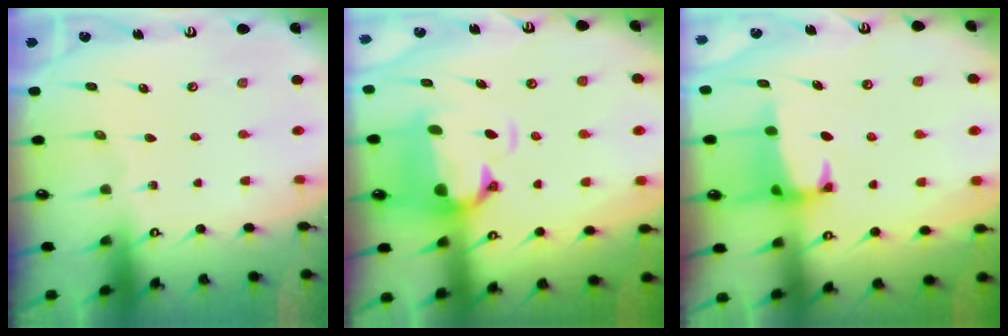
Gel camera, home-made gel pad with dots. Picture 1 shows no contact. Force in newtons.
{"total": 2.6, "press": 2.1, "slide": 1.5}
{"total": 0.8, "press": 0.1, "slide": 0.8}